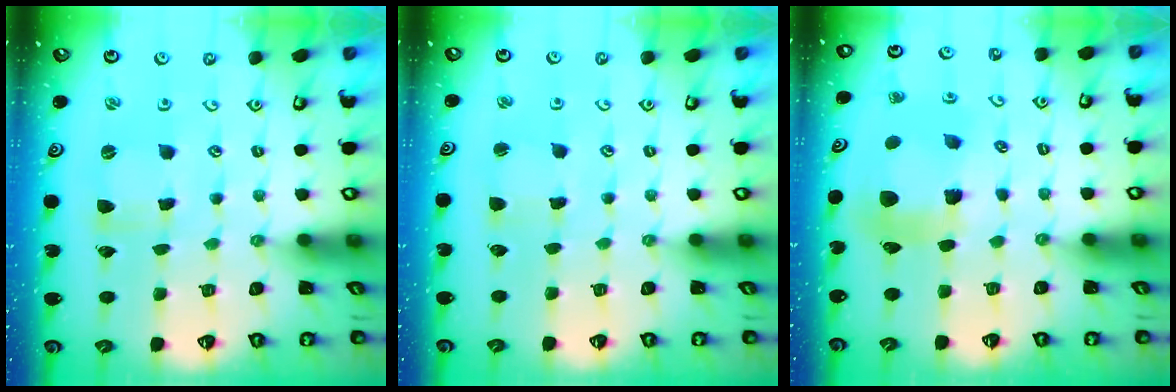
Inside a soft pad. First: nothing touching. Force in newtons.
{"total": 2.3, "press": 2.3, "slide": 0.4}
{"total": 9.5, "press": 9.4, "slide": 1.1}